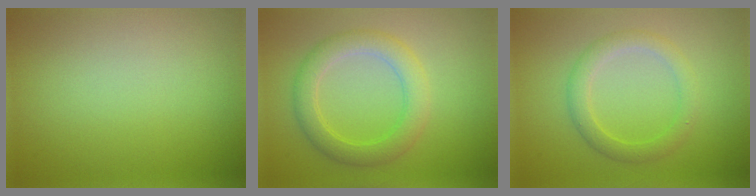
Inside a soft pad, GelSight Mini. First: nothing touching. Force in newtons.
{"total": 3.9, "press": 3.9, "slide": 0.2}
{"total": 2.7, "press": 2.6, "slide": 0.1}